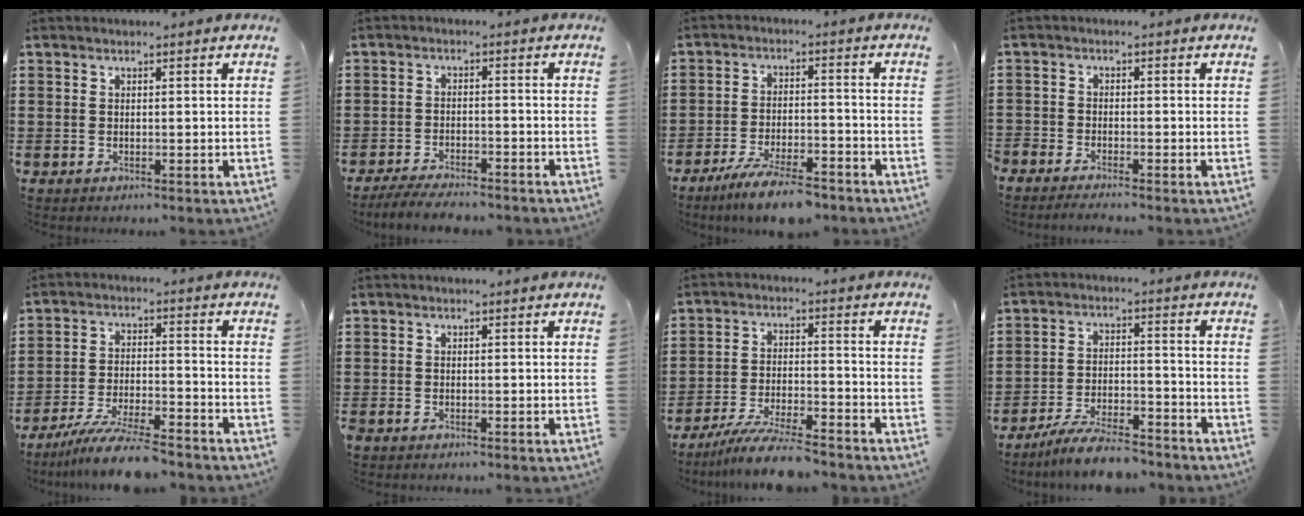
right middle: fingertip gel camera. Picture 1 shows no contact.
{"total": 3.9, "force": [-3.7, 0.2, 1.1], "torque": [-0.024, -0.002, -0.075]}
{"total": 7.2, "force": [-6.1, 0.9, 3.8], "torque": [-0.075, -0.002, -0.113]}
{"total": 2.1, "force": [-2.1, 0.1, 0.0], "torque": [-0.005, 0.001, -0.044]}
{"total": 8.7, "force": [-7.5, 0.4, 4.4], "torque": [-0.083, 0.002, -0.143]}
{"total": 0.6, "force": [-0.5, 0.3, 0.2], "torque": [-0.004, 0.000, -0.011]}
{"total": 7.5, "force": [-6.7, 0.3, 3.4], "torque": [-0.066, -0.002, -0.125]}
{"total": 6.9, "force": [-6.2, 0.8, 2.8], "torque": [-0.058, 0.004, -0.119]}